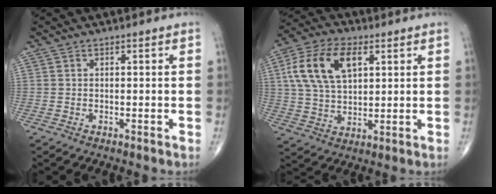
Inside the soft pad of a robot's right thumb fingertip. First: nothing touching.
{"total": 14.7, "force": [4.7, 8.4, 11.2], "torque": [-0.209, 0.005, 0.087]}